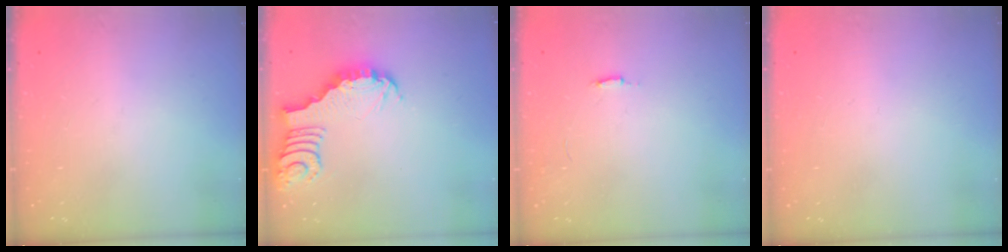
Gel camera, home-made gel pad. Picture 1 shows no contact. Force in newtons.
{"total": 3.7, "press": 3.7, "slide": 0.1}
{"total": 3.8, "press": 3.8, "slide": 0.3}
{"total": 0.0}